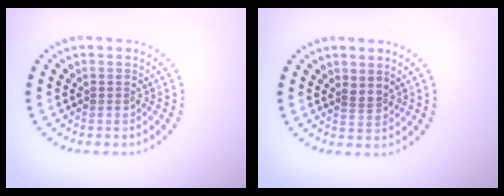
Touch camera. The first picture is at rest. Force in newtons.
{"total": 1.0, "press": 0.7, "slide": 0.7}